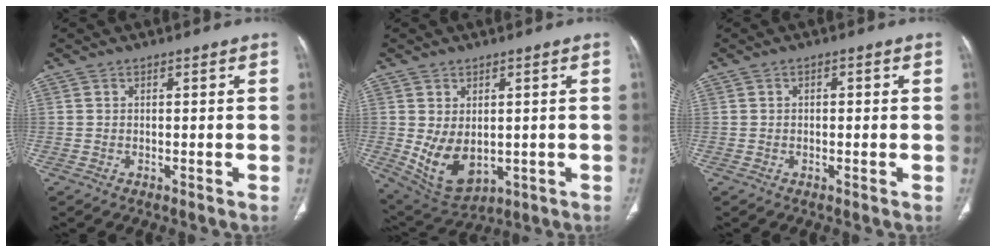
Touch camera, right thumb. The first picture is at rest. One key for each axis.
{"total": 9.6, "fx": -0.7, "fy": 6.4, "fz": 7.2, "tx": -0.113, "ty": -0.011, "tz": 0.017}
{"total": 0.9, "fx": 0.1, "fy": 0.5, "fz": 0.7, "tx": -0.010, "ty": 0.002, "tz": -0.001}